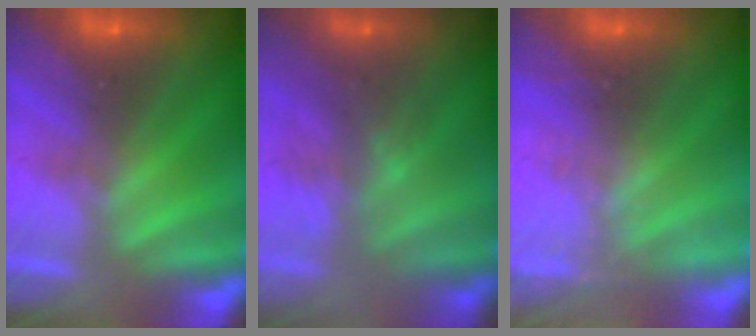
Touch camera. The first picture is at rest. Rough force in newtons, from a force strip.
{"total": 2.9}
{"total": 2.3}